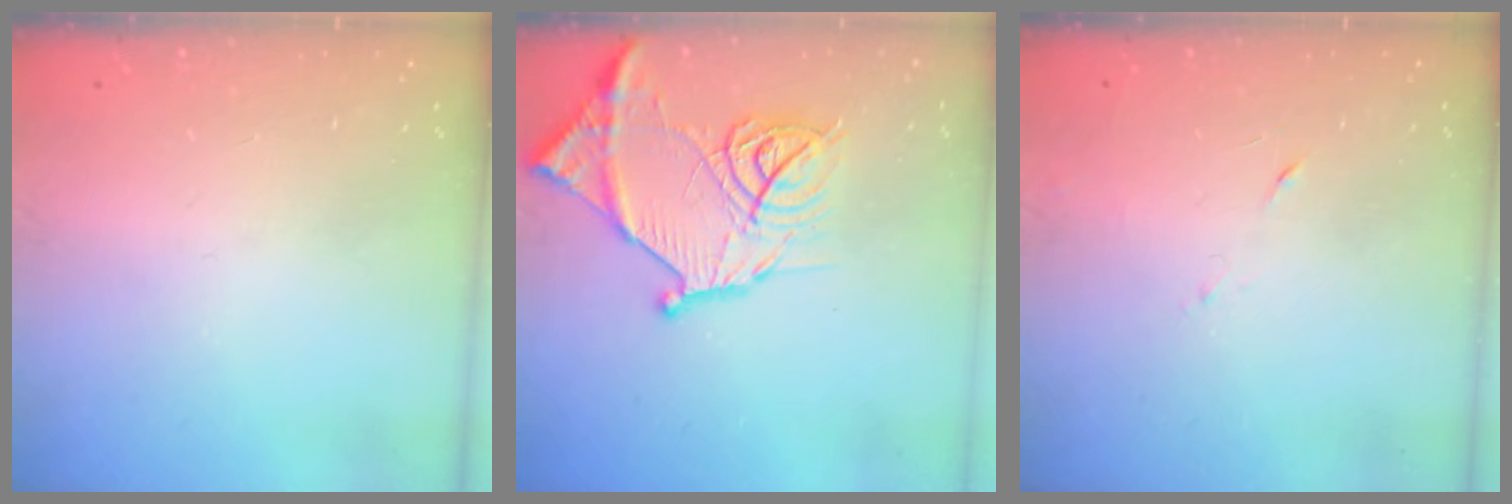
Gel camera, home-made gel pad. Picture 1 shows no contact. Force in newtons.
{"total": 16.8, "press": 16.7, "slide": 1.5}
{"total": 3.8, "press": 3.7, "slide": 0.9}